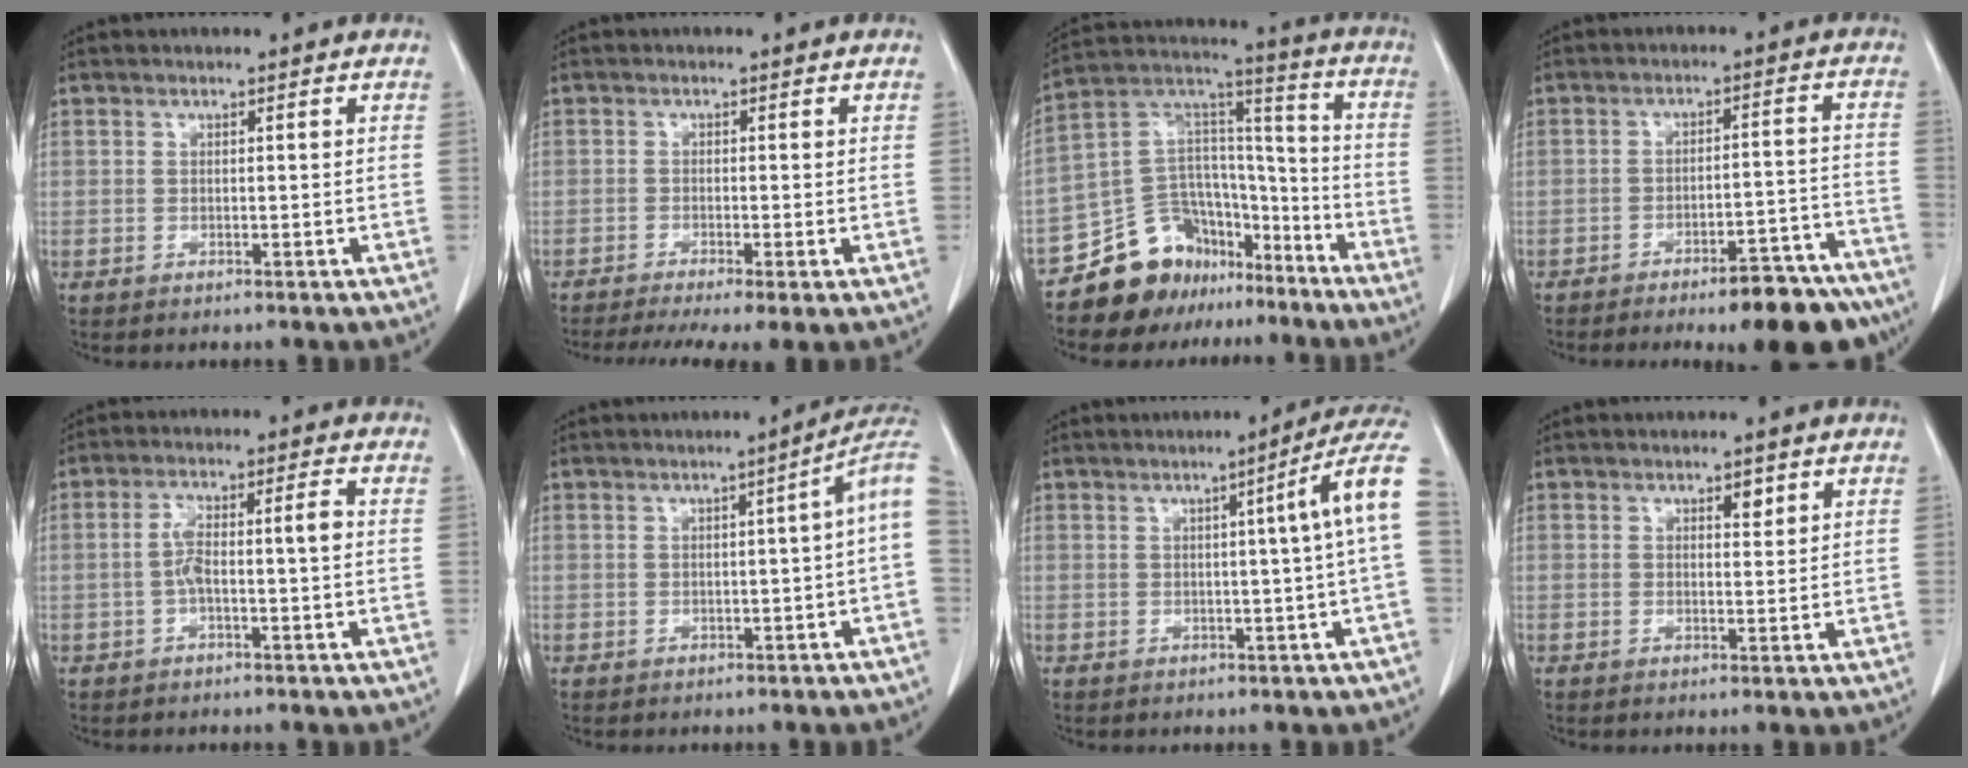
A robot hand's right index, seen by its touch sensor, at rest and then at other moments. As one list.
[{"total": 7.5, "force": [-5.2, 1.1, 5.3], "torque": [-0.083, -0.012, -0.086]}, {"total": 15.7, "force": [-12.2, 8.9, 4.2], "torque": [-0.060, 0.089, -0.208]}, {"total": 13.4, "force": [-10.6, 2.7, 7.8], "torque": [-0.053, 0.033, -0.142]}, {"total": 5.6, "force": [-0.6, 0.8, 5.5], "torque": [-0.108, 0.022, -0.009]}, {"total": 5.9, "force": [0.3, -0.1, 5.8], "torque": [-0.063, 0.017, -0.004]}, {"total": 8.0, "force": [1.2, -1.4, 7.8], "torque": [-0.086, 0.017, 0.009]}, {"total": 1.7, "force": [1.0, 0.7, 1.2], "torque": [-0.016, -0.005, 0.015]}]